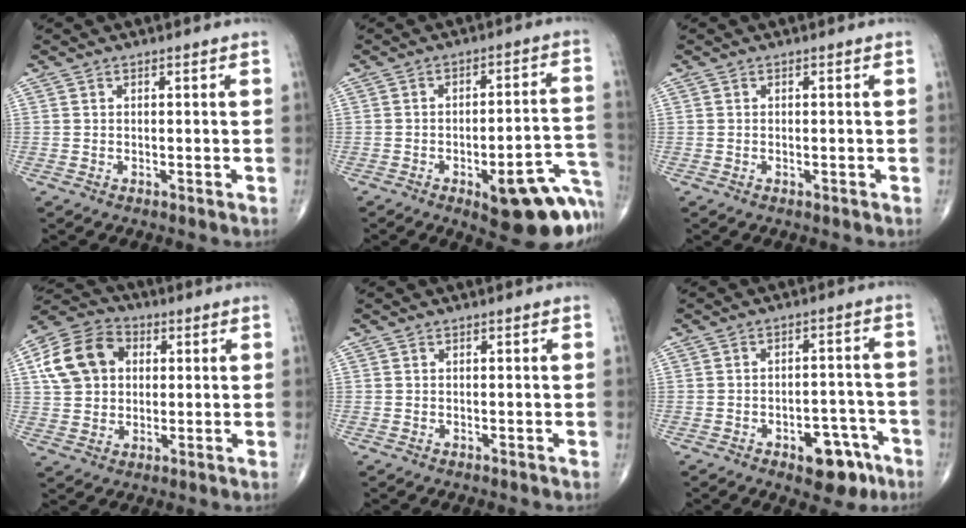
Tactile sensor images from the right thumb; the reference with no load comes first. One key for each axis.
{"total": 18.1, "fx": -8.3, "fy": 6.0, "fz": 15.0, "tx": -0.116, "ty": 0.055, "tz": -0.092}
{"total": 0.0}
{"total": 12.9, "fx": 2.9, "fy": 10.1, "fz": 7.5, "tx": -0.124, "ty": 0.012, "tz": 0.043}
{"total": 0.0}
{"total": 9.1, "fx": -4.9, "fy": 5.0, "fz": 5.9, "tx": -0.051, "ty": 0.040, "tz": -0.060}